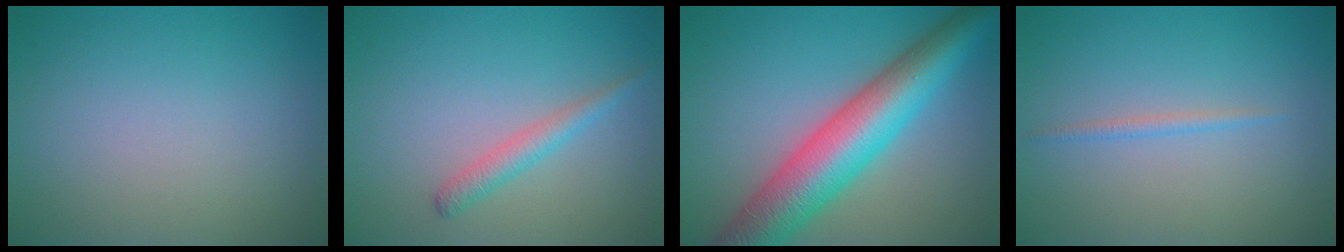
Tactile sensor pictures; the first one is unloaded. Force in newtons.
{"total": 1.9, "press": 1.9, "slide": 0.0}
{"total": 10.1, "press": 10.1, "slide": 0.2}
{"total": 0.9, "press": 0.9, "slide": 0.1}